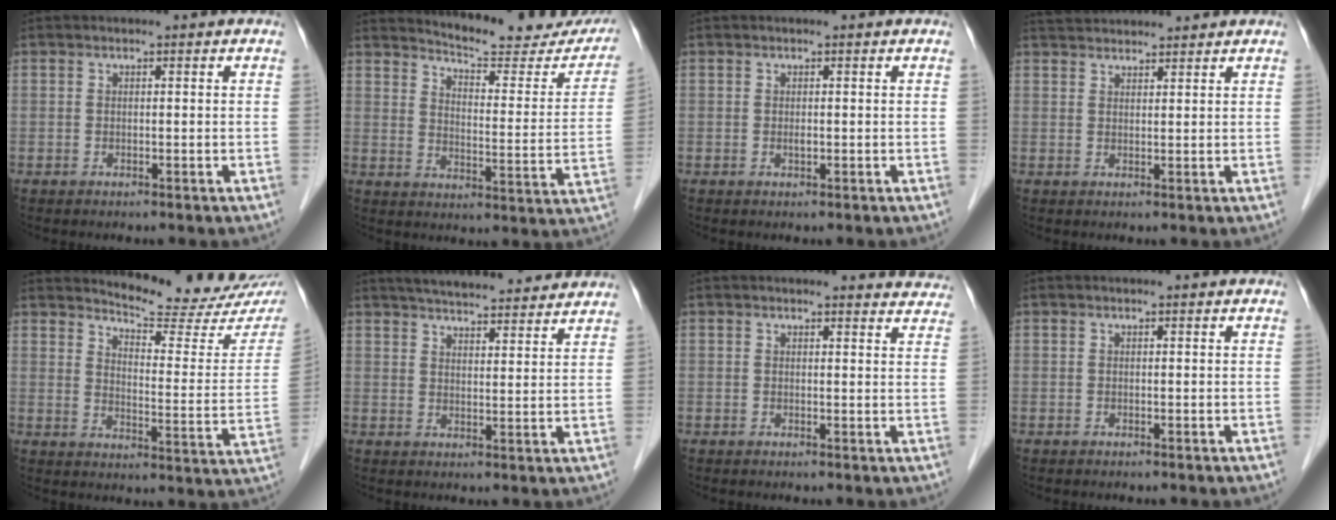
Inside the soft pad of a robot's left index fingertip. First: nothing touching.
{"total": 18.4, "force": [17.4, 3.1, 5.1], "torque": [-0.058, -0.071, 0.205]}
{"total": 0.5, "force": [-0.2, 0.1, 0.5], "torque": [-0.008, -0.004, -0.005]}
{"total": 6.5, "force": [6.2, 1.0, 1.6], "torque": [-0.029, 0.036, 0.097]}
{"total": 16.4, "force": [15.4, 1.6, 5.3], "torque": [-0.071, -0.086, 0.179]}
{"total": 16.8, "force": [15.2, 2.8, 6.6], "torque": [-0.097, 0.028, 0.208]}
{"total": 5.8, "force": [5.7, 1.0, 0.4], "torque": [0.014, -0.021, 0.032]}
{"total": 0.0}